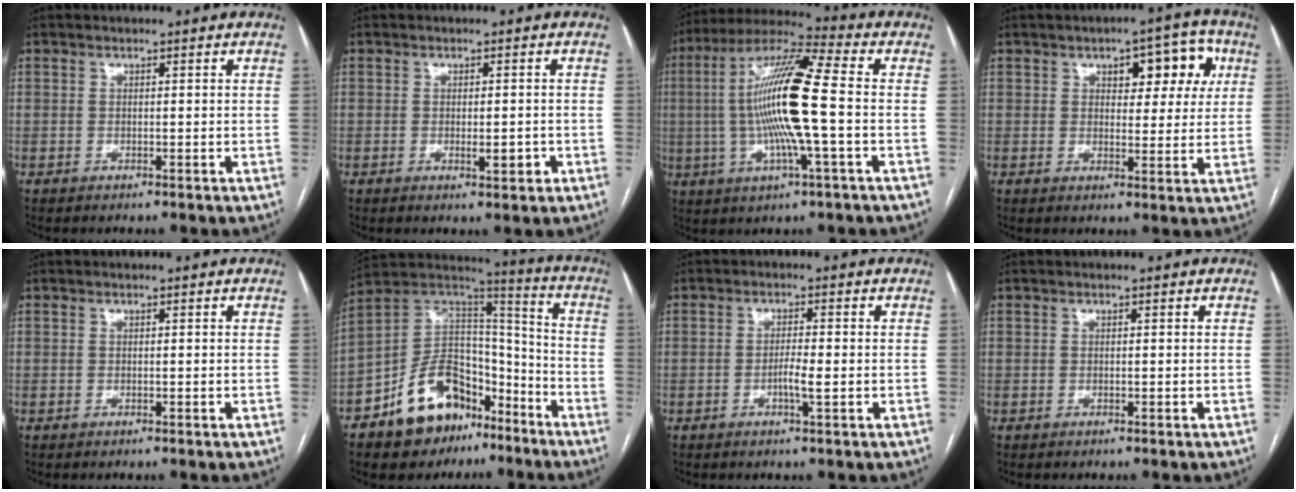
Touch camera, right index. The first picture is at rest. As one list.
[{"total": 2.7, "force": [-0.9, 0.7, 2.5], "torque": [-0.042, -0.003, -0.008]}, {"total": 16.4, "force": [-0.7, 0.5, 16.3], "torque": [-0.317, 0.009, -0.022]}, {"total": 8.2, "force": [3.3, 4.0, 6.4], "torque": [-0.065, 0.025, 0.040]}, {"total": 0.0}, {"total": 17.4, "force": [-10.6, 10.2, 9.2], "torque": [-0.162, 0.052, -0.175]}, {"total": 2.9, "force": [-0.8, 0.0, 2.8], "torque": [-0.054, -0.002, -0.015]}, {"total": 0.0}]